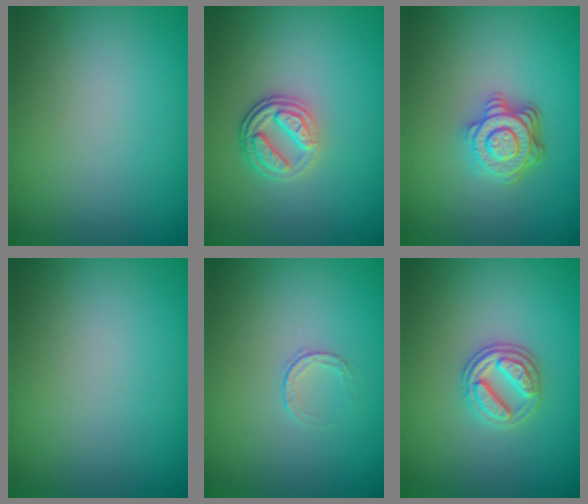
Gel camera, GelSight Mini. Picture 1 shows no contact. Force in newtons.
{"total": 3.4, "press": 2.7, "slide": 2.1}
{"total": 4.4, "press": 3.3, "slide": 3.0}
{"total": 0.0}
{"total": 0.7, "press": 0.5, "slide": 0.5}
{"total": 2.9, "press": 2.8, "slide": 0.9}